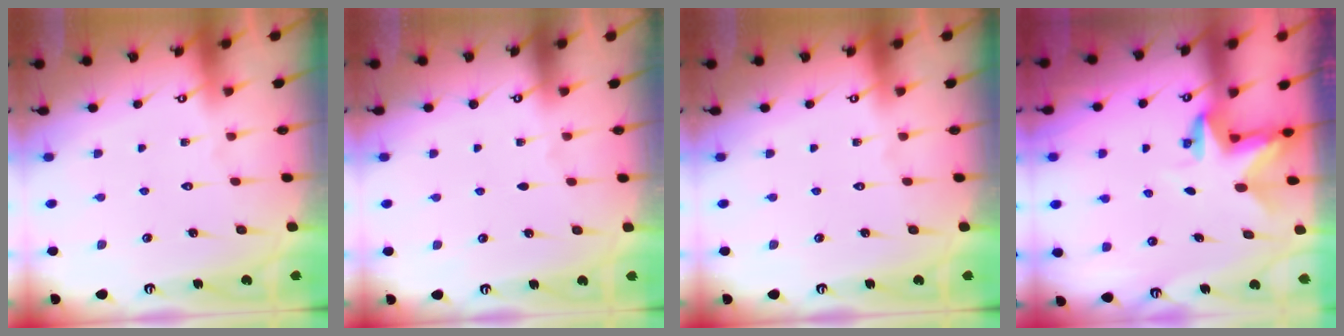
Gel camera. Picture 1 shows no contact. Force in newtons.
{"total": 0.0}
{"total": 0.0}
{"total": 2.8, "press": 2.8, "slide": 0.2}